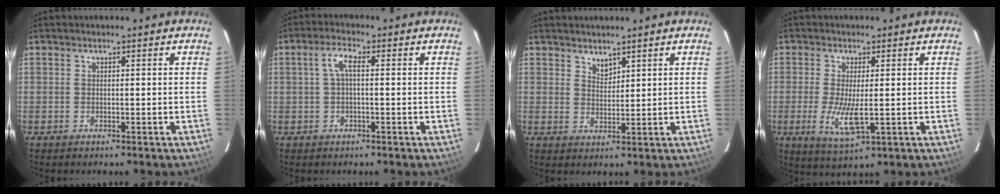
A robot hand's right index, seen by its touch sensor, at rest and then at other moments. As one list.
[{"total": 3.0, "force": [0.1, 0.9, 2.8], "torque": [-0.058, 0.010, 0.003]}, {"total": 2.3, "force": [2.1, 0.8, 0.6], "torque": [-0.005, 0.001, 0.038]}, {"total": 6.9, "force": [-1.1, 1.8, 6.6], "torque": [-0.138, -0.017, -0.020]}]